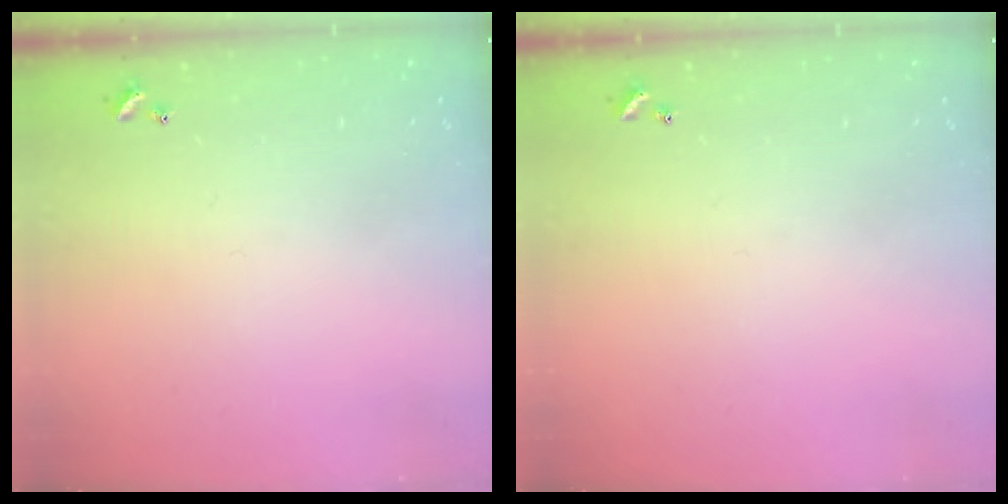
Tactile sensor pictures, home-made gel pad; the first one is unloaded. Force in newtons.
{"total": 0.0}